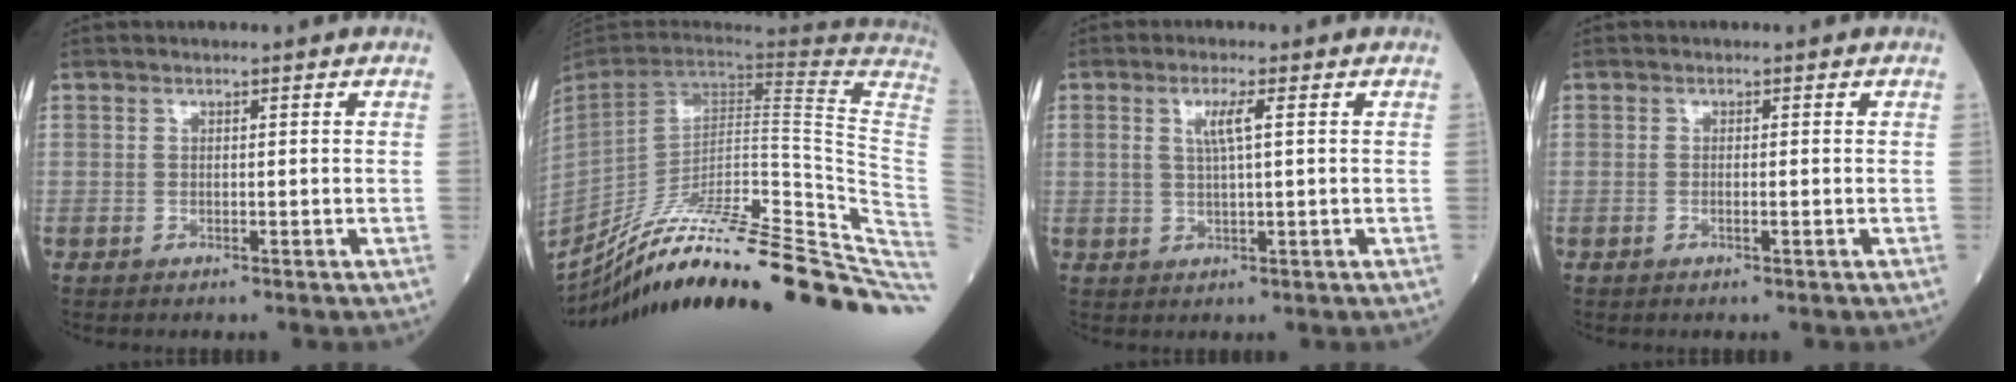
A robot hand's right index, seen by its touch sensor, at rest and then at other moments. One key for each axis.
{"total": 37.1, "fx": -28.5, "fy": 1.9, "fz": 23.7, "tx": -0.236, "ty": -0.050, "tz": -0.402}
{"total": 3.3, "fx": 1.0, "fy": 0.1, "fz": 3.2, "tx": -0.066, "ty": 0.001, "tz": 0.019}
{"total": 0.6, "fx": -0.2, "fy": 0.0, "fz": 0.5, "tx": -0.009, "ty": 0.001, "tz": -0.004}